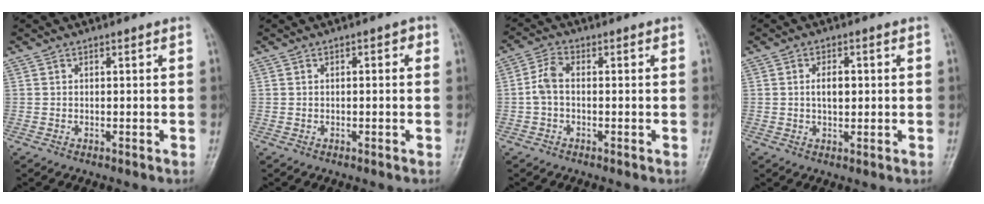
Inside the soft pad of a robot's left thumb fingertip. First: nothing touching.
{"total": 1.7, "force": [0.3, 0.9, 1.5], "torque": [-0.012, 0.004, -0.001]}
{"total": 3.6, "force": [-0.5, 2.1, 2.9], "torque": [-0.065, 0.010, -0.019]}
{"total": 3.3, "force": [0.3, 1.9, 2.7], "torque": [-0.041, 0.001, 0.002]}